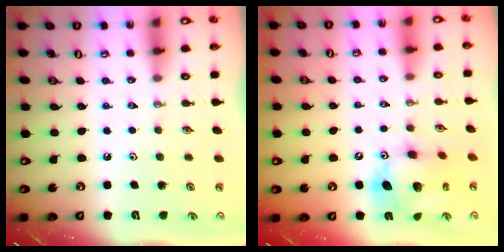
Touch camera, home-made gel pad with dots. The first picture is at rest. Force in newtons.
{"total": 13.8, "press": 13.8, "slide": 1.2}